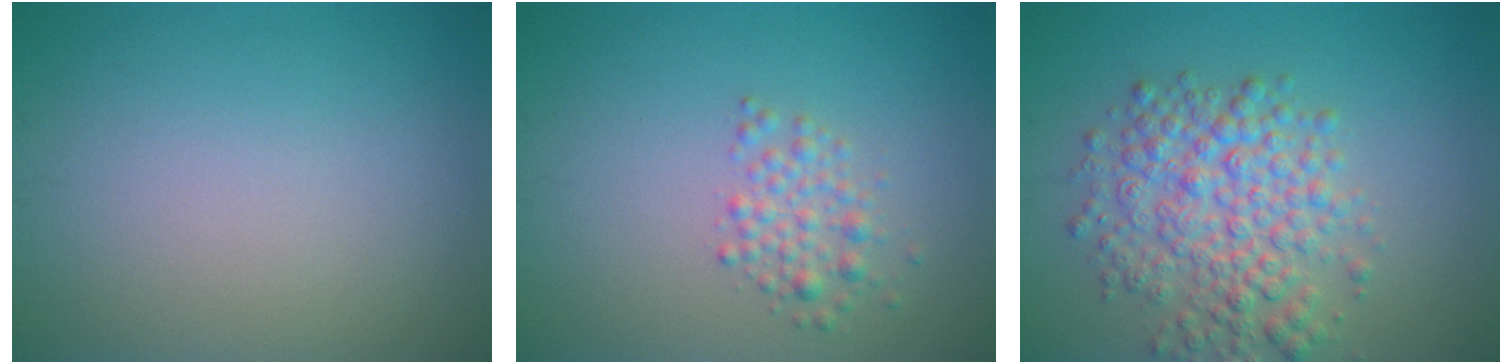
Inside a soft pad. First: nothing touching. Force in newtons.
{"total": 2.1, "press": 2.1, "slide": 0.0}
{"total": 6.0, "press": 6.0, "slide": 0.2}